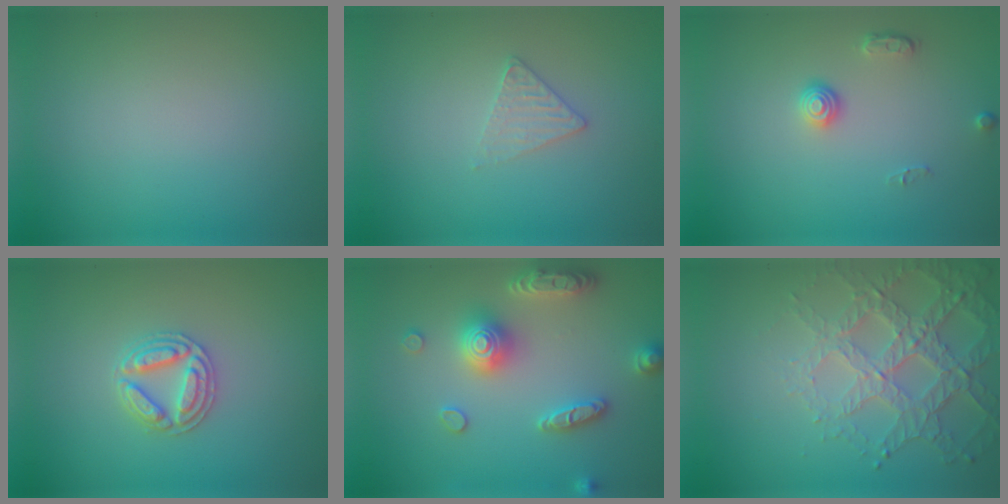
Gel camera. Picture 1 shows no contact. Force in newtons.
{"total": 1.6, "press": 1.6, "slide": 0.2}
{"total": 1.4, "press": 1.0, "slide": 1.0}
{"total": 2.9, "press": 2.9, "slide": 0.5}
{"total": 5.4, "press": 5.3, "slide": 0.9}
{"total": 4.8, "press": 4.2, "slide": 2.2}